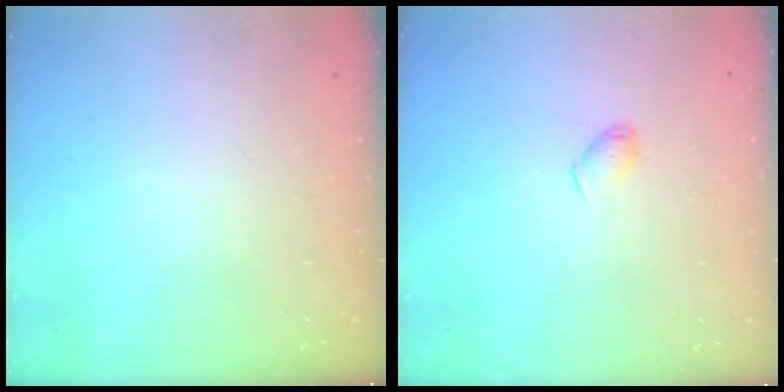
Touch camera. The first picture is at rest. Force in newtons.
{"total": 5.3, "press": 5.2, "slide": 0.7}